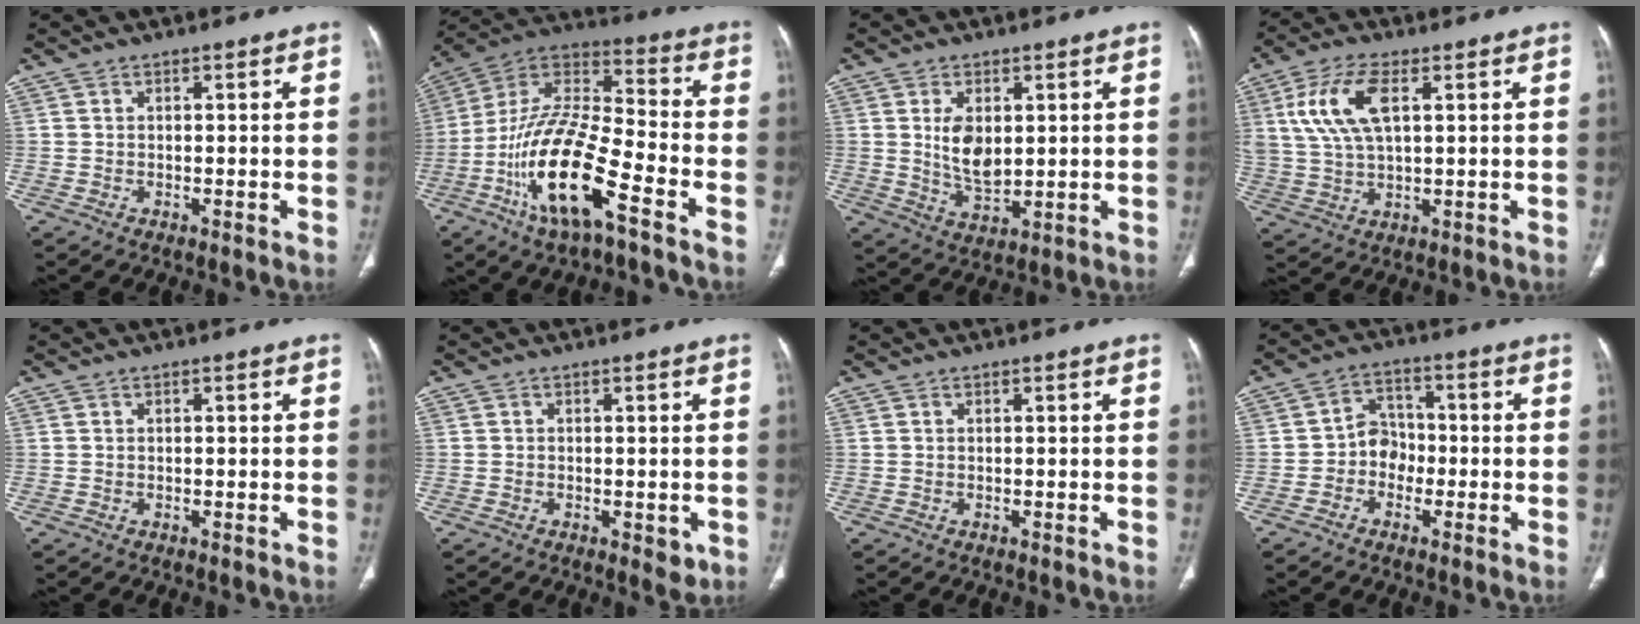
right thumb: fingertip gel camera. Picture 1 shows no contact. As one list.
[{"total": 19.9, "force": [-9.1, 5.8, 16.7], "torque": [-0.333, 0.048, -0.171]}, {"total": 7.3, "force": [1.4, 4.2, 5.8], "torque": [-0.093, -0.016, 0.036]}, {"total": 11.5, "force": [3.7, 5.2, 9.5], "torque": [-0.207, 0.001, 0.076]}, {"total": 0.0}, {"total": 2.9, "force": [-0.9, 1.5, 2.3], "torque": [-0.016, -0.001, -0.008]}, {"total": 0.0}, {"total": 5.4, "force": [-1.7, 4.7, 2.2], "torque": [-0.006, 0.025, -0.041]}]